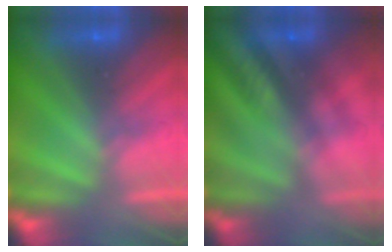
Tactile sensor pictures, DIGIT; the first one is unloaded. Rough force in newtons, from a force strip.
{"total": 2.4}